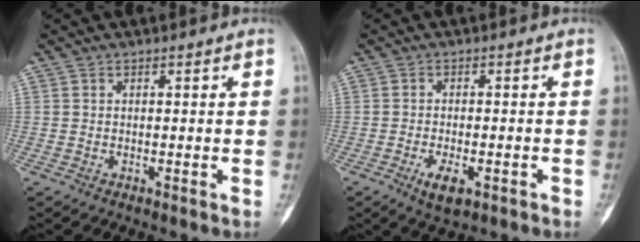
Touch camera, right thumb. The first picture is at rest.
{"total": 1.3, "force": [-0.5, 0.6, 1.0], "torque": [-0.015, 0.004, -0.002]}